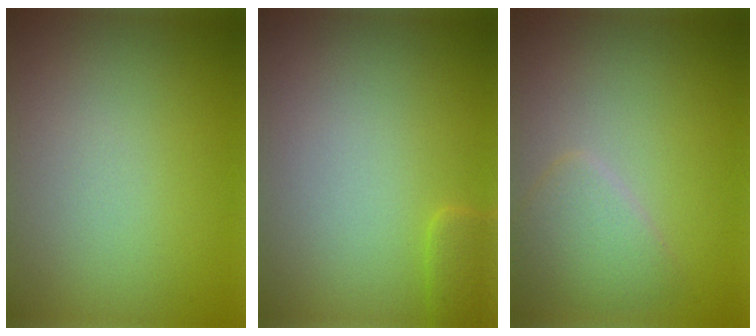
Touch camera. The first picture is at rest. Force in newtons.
{"total": 1.2, "press": 1.2, "slide": 0.1}
{"total": 2.4, "press": 2.4, "slide": 0.1}